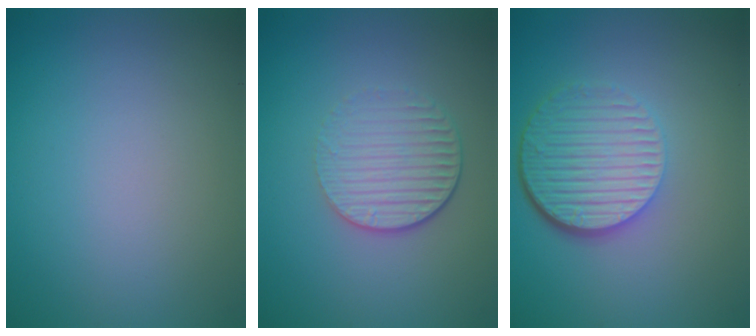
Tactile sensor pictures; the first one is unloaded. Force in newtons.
{"total": 3.7, "press": 2.7, "slide": 2.6}
{"total": 6.1, "press": 4.2, "slide": 4.3}